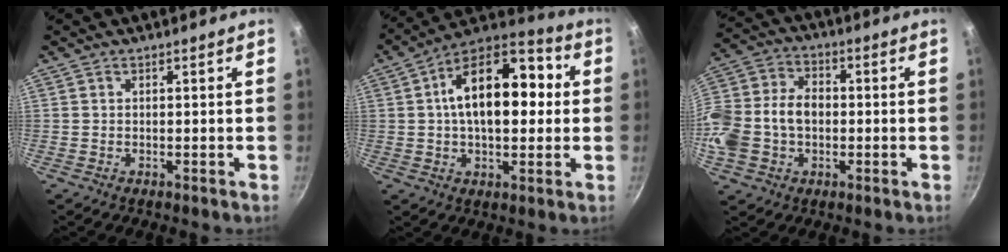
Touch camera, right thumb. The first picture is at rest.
{"total": 18.9, "force": [2.4, 10.3, 15.6], "torque": [-0.217, 0.032, 0.027]}
{"total": 17.1, "force": [-1.7, 12.4, 11.7], "torque": [-0.264, 0.028, -0.029]}